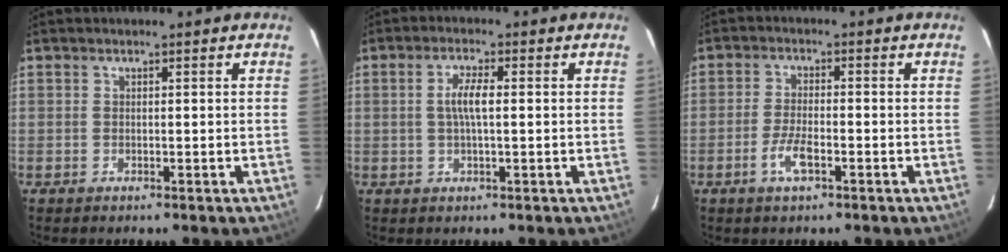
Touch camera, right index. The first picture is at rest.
{"total": 4.0, "force": [0.2, 0.8, 3.9], "torque": [-0.076, 0.004, 0.005]}
{"total": 4.7, "force": [-2.3, 1.2, 3.9], "torque": [-0.086, -0.002, -0.046]}